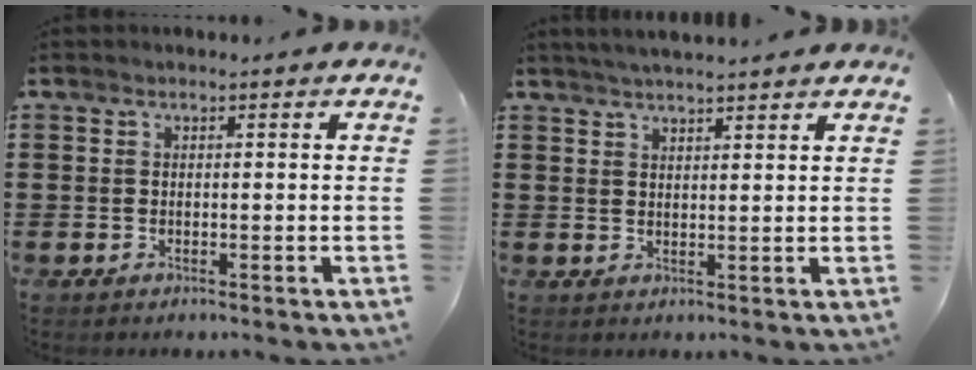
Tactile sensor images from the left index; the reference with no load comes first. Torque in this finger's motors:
{"motor_torque": [1.12, -1.02, 0.21, 0.09]}